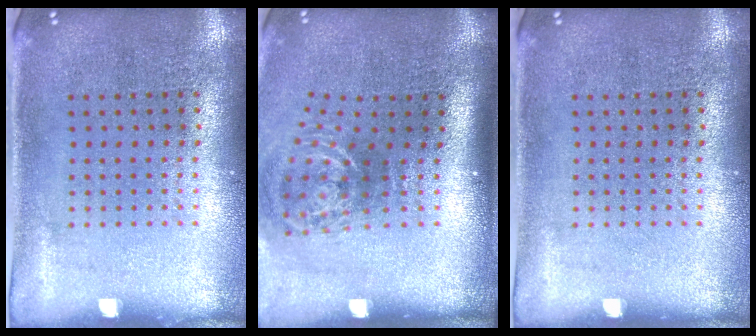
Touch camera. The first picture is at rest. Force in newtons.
{"total": 2.1, "press": 1.3, "slide": 1.7}
{"total": 0.0}